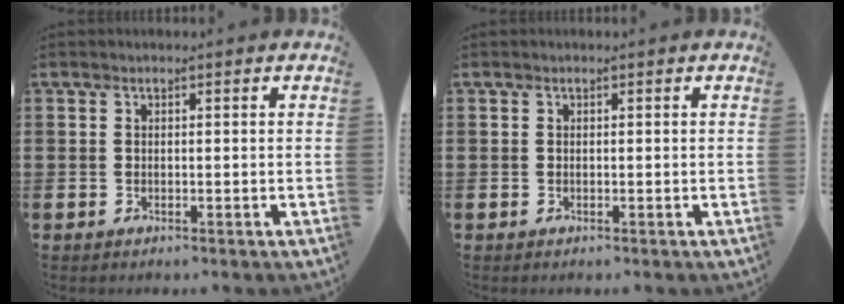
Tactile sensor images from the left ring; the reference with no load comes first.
{"total": 0.0}